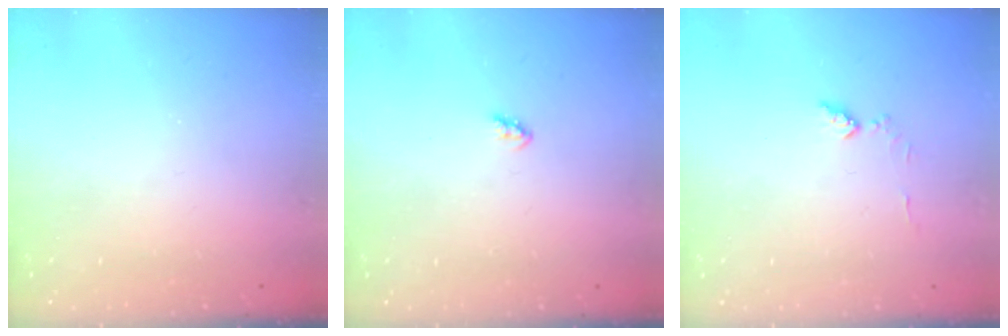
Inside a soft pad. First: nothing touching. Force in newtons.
{"total": 2.7, "press": 2.7, "slide": 0.3}
{"total": 4.7, "press": 4.7, "slide": 0.5}